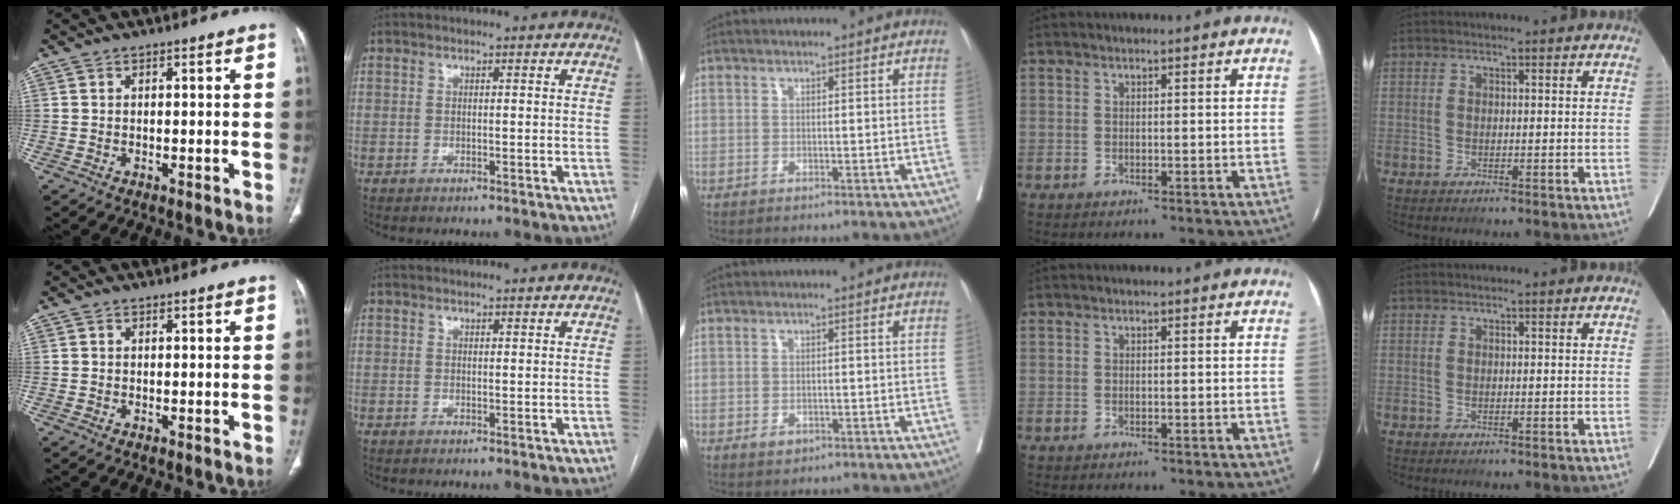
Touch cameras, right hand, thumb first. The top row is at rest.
{"middle": {"total": 1.0, "force": [-0.2, 0.6, 0.8], "torque": [-0.012, 0.001, 0.004]}}